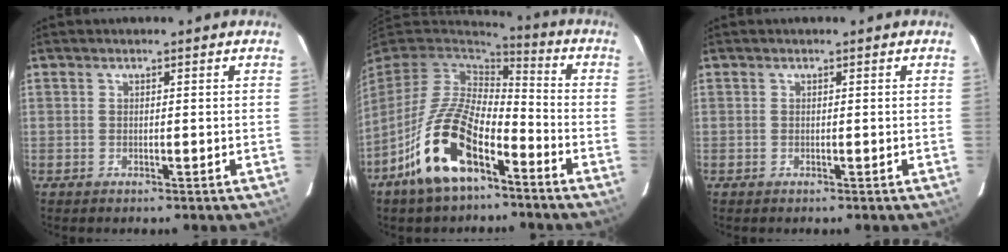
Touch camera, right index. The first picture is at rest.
{"total": 14.9, "force": [-8.0, 5.6, 11.3], "torque": [-0.233, -0.006, -0.150]}
{"total": 0.0}